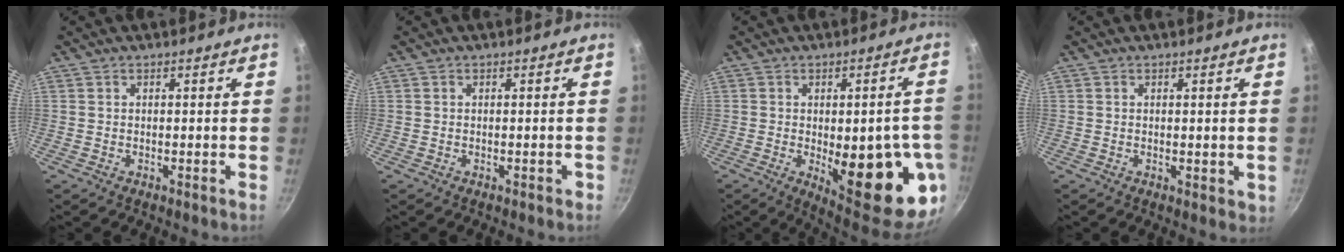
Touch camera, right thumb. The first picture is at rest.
{"total": 0.8, "force": [-0.3, 0.6, 0.5], "torque": [0.001, 0.007, -0.003]}
{"total": 20.1, "force": [-4.2, 7.4, 18.2], "torque": [-0.191, -0.008, -0.038]}
{"total": 1.6, "force": [0.3, 0.9, 1.3], "torque": [-0.014, -0.003, 0.003]}